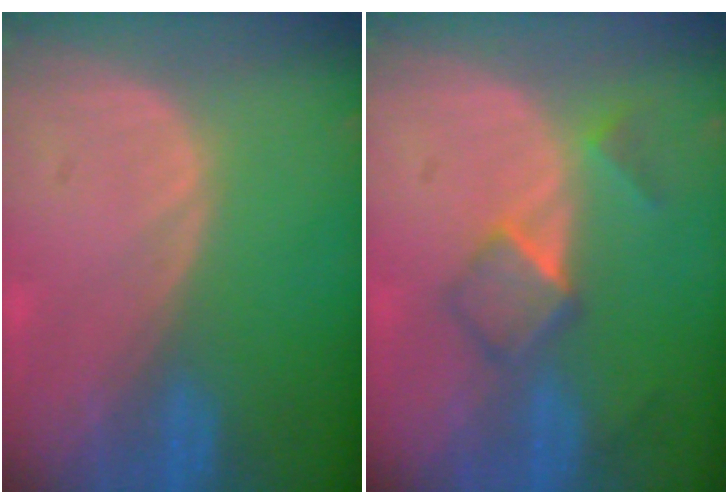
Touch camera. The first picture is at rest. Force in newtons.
{"total": 5.0, "press": 4.4, "slide": 2.4}